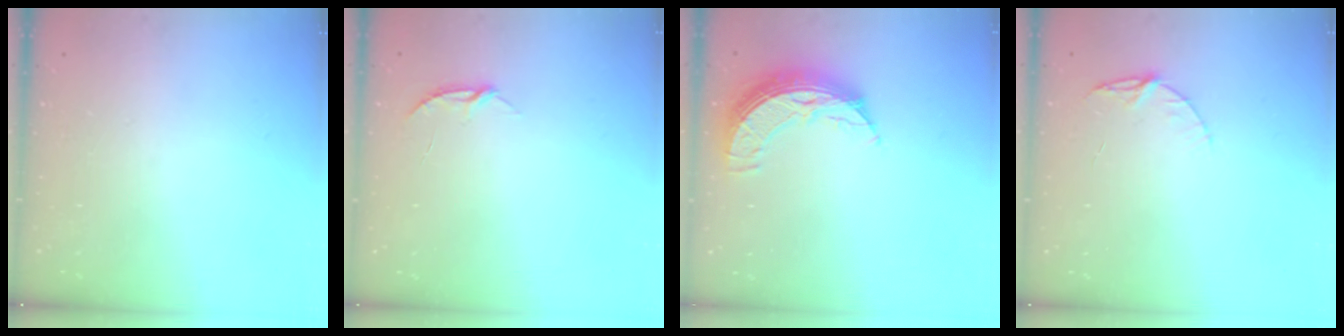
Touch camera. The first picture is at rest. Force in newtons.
{"total": 3.4, "press": 3.4, "slide": 0.1}
{"total": 10.1, "press": 10.0, "slide": 1.0}
{"total": 7.0, "press": 6.9, "slide": 0.6}